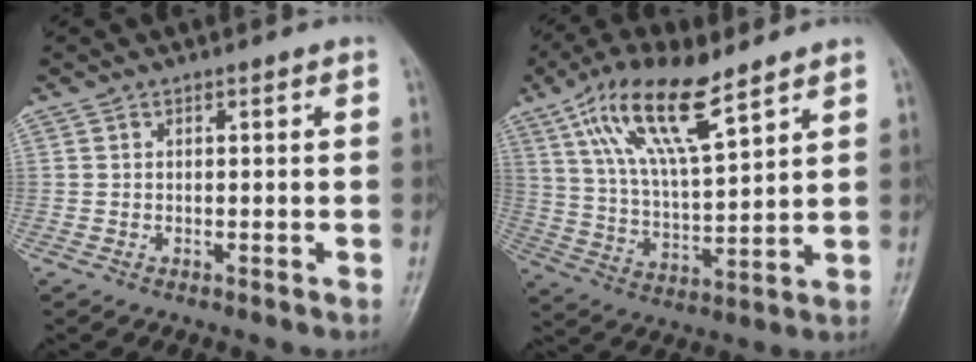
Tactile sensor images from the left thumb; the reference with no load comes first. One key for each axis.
{"total": 15.3, "fx": 9.2, "fy": 4.6, "fz": 11.2, "tx": -0.199, "ty": -0.029, "tz": 0.181}